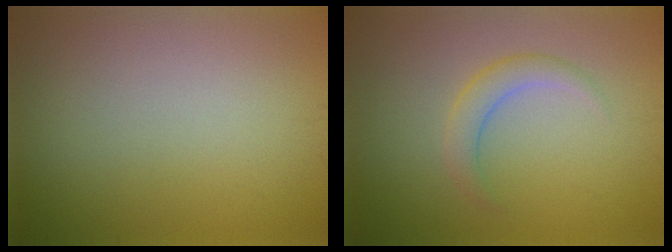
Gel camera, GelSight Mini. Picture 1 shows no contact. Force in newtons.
{"total": 2.2, "press": 2.2, "slide": 0.0}